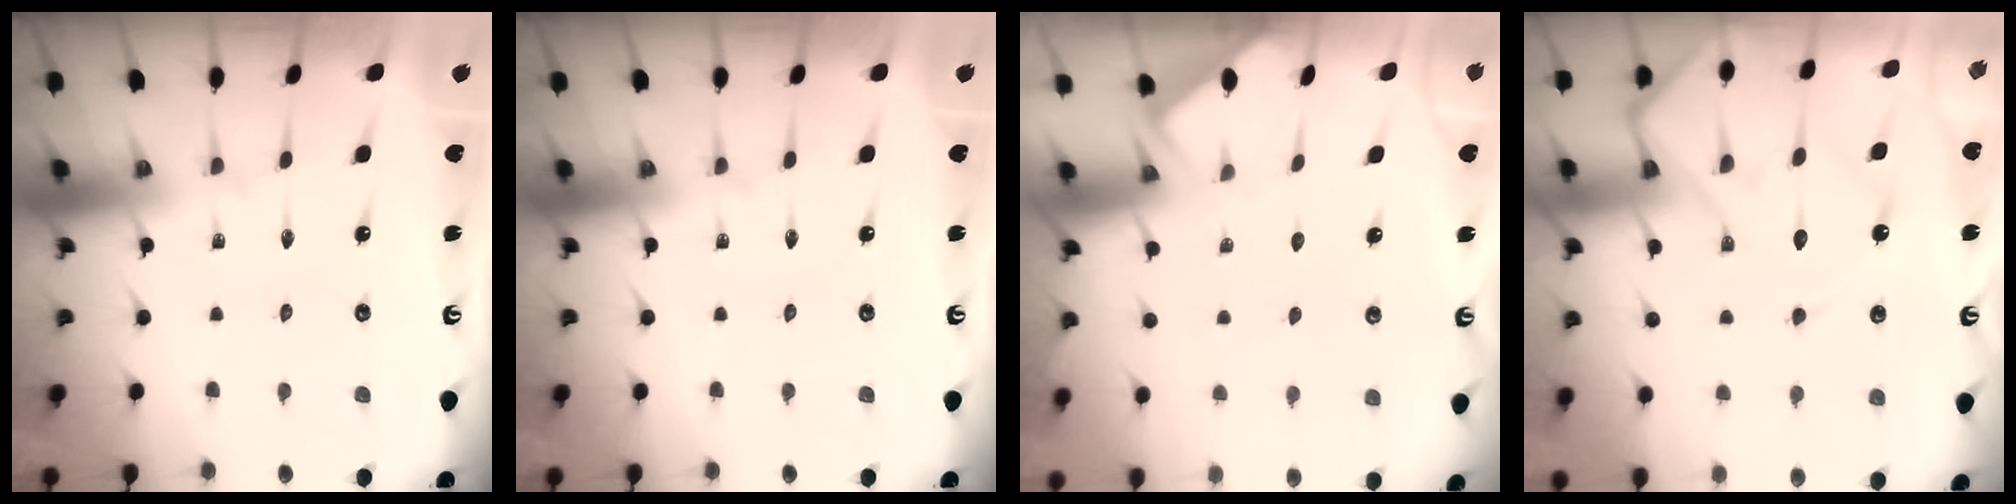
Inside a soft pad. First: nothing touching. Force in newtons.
{"total": 0.0}
{"total": 1.9, "press": 1.9, "slide": 0.3}
{"total": 15.0, "press": 14.9, "slide": 1.4}